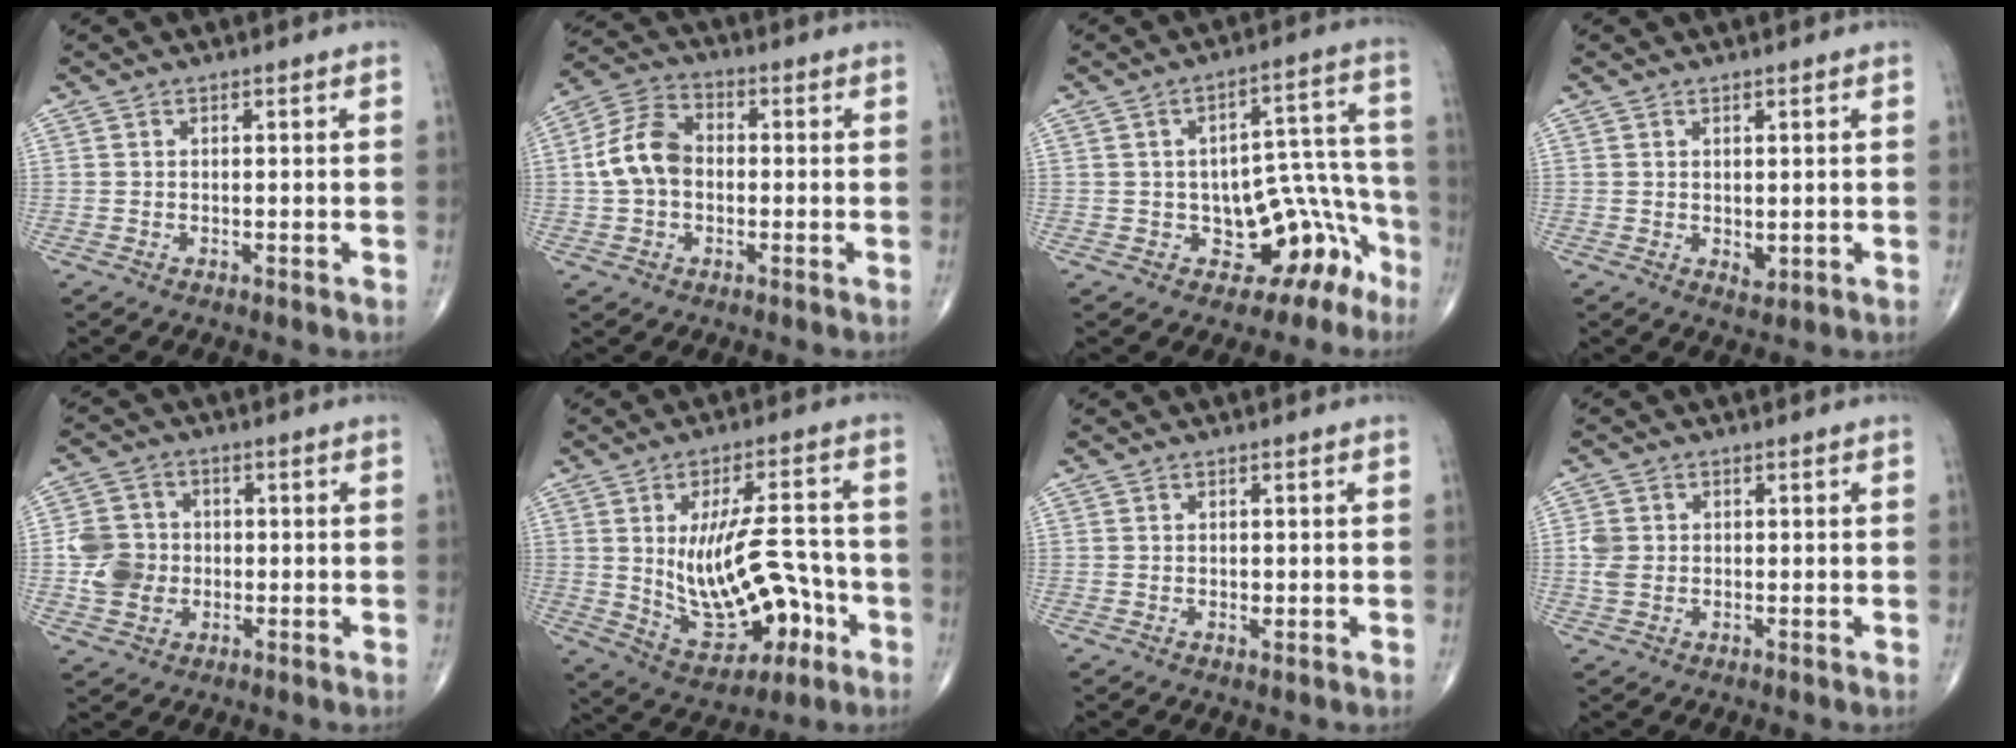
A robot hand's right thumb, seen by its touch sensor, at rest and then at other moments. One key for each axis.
{"total": 9.3, "fx": -0.4, "fy": 6.6, "fz": 6.5, "tx": -0.120, "ty": 0.029, "tz": -0.018}
{"total": 12.4, "fx": -6.0, "fy": 7.9, "fz": 7.5, "tx": -0.021, "ty": 0.085, "tz": -0.073}
{"total": 1.8, "fx": 0.1, "fy": 1.1, "fz": 1.4, "tx": -0.017, "ty": -0.007, "tz": 0.007}
{"total": 7.9, "fx": -0.9, "fy": 6.9, "fz": 3.9, "tx": -0.053, "ty": 0.009, "tz": -0.020}
{"total": 17.1, "fx": -2.8, "fy": 9.0, "fz": 14.2, "tx": -0.201, "ty": 0.027, "tz": -0.024}
{"total": 1.0, "fx": 0.0, "fy": 0.7, "fz": 0.7, "tx": -0.006, "ty": 0.000, "tz": 0.001}
{"total": 3.1, "fx": 0.1, "fy": 2.5, "fz": 1.8, "tx": -0.038, "ty": 0.004, "tz": 0.002}